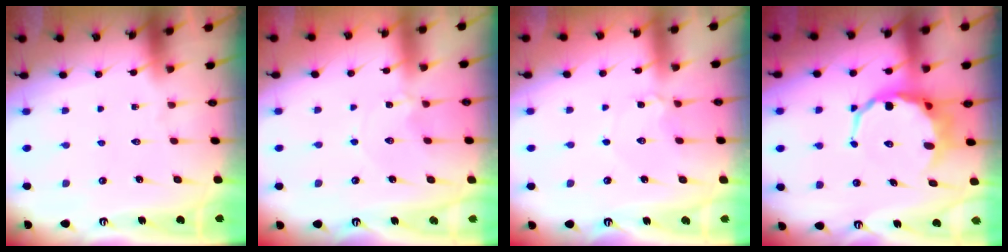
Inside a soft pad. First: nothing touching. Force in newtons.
{"total": 0.9, "press": 0.9, "slide": 0.2}
{"total": 2.6, "press": 2.6, "slide": 0.3}
{"total": 8.9, "press": 8.6, "slide": 2.2}